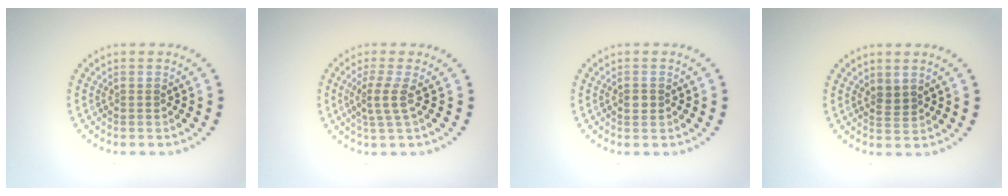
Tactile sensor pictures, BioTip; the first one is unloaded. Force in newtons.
{"total": 2.2, "press": 1.6, "slide": 1.5}
{"total": 1.3, "press": 1.3, "slide": 0.3}
{"total": 1.4, "press": 1.2, "slide": 0.8}